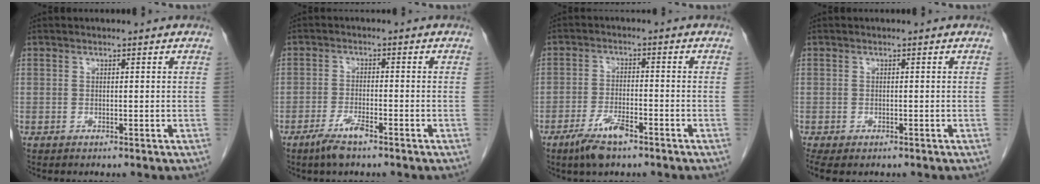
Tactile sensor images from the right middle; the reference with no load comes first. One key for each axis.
{"total": 4.0, "fx": -2.9, "fy": 0.6, "fz": 2.7, "tx": -0.058, "ty": -0.003, "tz": -0.054}
{"total": 5.7, "fx": -3.9, "fy": 1.5, "fz": 3.9, "tx": -0.081, "ty": -0.004, "tz": -0.069}
{"total": 4.0, "fx": -2.7, "fy": 2.0, "fz": 2.1, "tx": -0.036, "ty": -0.010, "tz": -0.042}